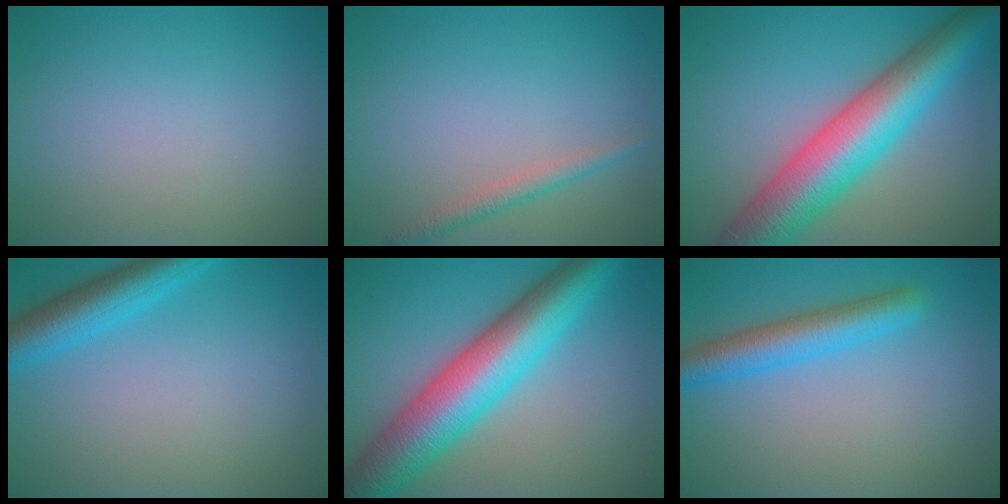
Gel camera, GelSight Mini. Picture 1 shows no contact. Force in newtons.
{"total": 1.6, "press": 1.6, "slide": 0.1}
{"total": 10.6, "press": 10.6, "slide": 0.0}
{"total": 4.5, "press": 4.5, "slide": 0.3}
{"total": 10.3, "press": 10.3, "slide": 0.1}
{"total": 4.2, "press": 4.2, "slide": 0.1}